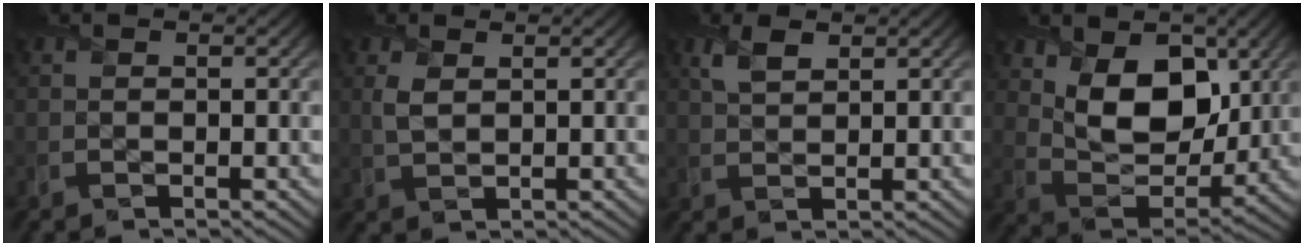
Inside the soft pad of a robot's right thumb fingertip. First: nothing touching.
{"total": 2.4, "force": [1.1, 1.2, 1.8], "torque": [-0.051, 0.000, 0.024]}
{"total": 2.7, "force": [1.7, 1.3, 1.6], "torque": [-0.042, 0.000, 0.036]}
{"total": 10.8, "force": [4.0, 6.9, 7.2], "torque": [-0.144, -0.015, 0.068]}